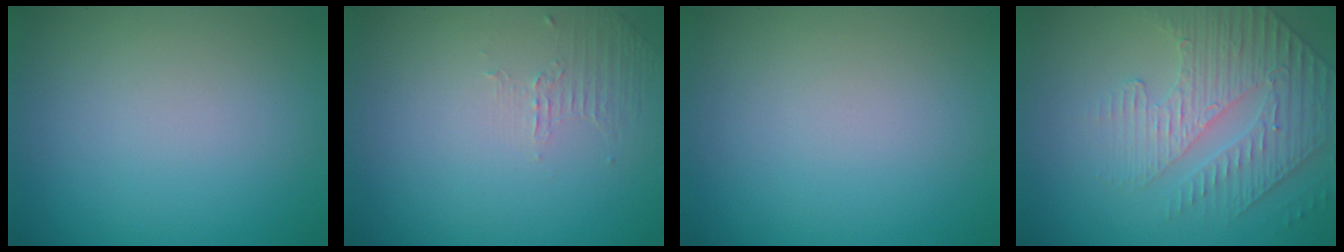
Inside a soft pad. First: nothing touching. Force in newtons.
{"total": 1.1, "press": 0.2, "slide": 1.0}
{"total": 0.0}
{"total": 4.2, "press": 3.5, "slide": 2.4}